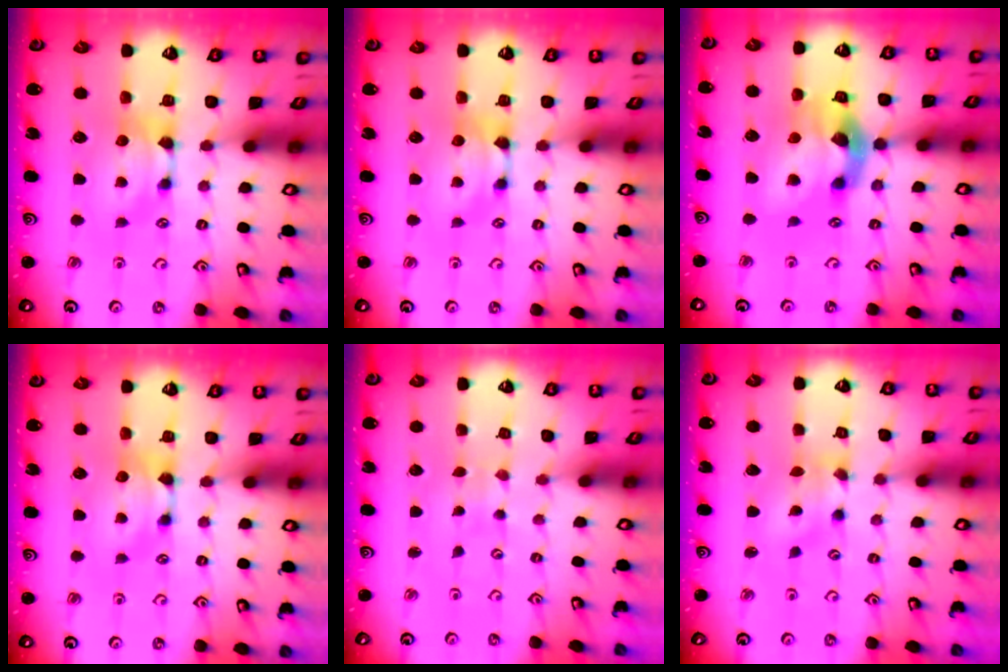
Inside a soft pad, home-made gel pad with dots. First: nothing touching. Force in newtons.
{"total": 0.0}
{"total": 7.7, "press": 7.3, "slide": 2.4}
{"total": 0.0}
{"total": 5.3, "press": 5.2, "slide": 0.2}
{"total": 1.7, "press": 1.0, "slide": 1.4}